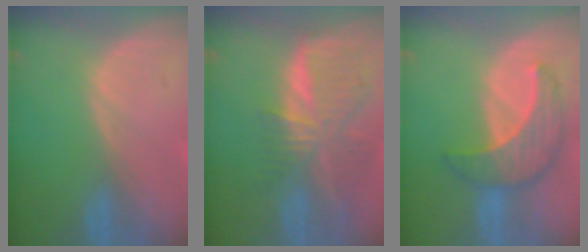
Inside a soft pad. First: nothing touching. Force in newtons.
{"total": 9.1, "press": 8.0, "slide": 4.5}
{"total": 7.3, "press": 7.3, "slide": 0.2}